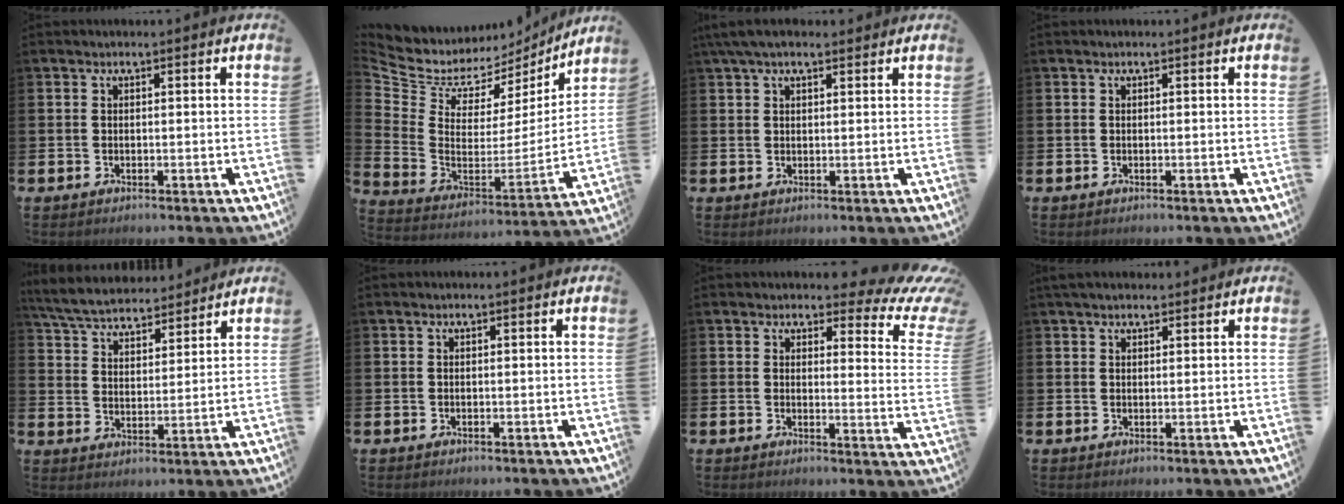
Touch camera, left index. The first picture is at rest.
{"total": 7.2, "force": [5.8, 4.1, 1.4], "torque": [-0.075, -0.043, 0.100]}
{"total": 3.8, "force": [2.8, 1.3, 2.2], "torque": [-0.047, 0.003, 0.051]}
{"total": 0.0}
{"total": 6.1, "force": [5.9, 1.3, 0.8], "torque": [-0.047, -0.032, 0.106]}
{"total": 0.0}
{"total": 4.4, "force": [3.3, 1.9, 2.1], "torque": [-0.026, -0.038, 0.046]}
{"total": 2.1, "force": [1.8, 0.8, 0.6], "torque": [-0.006, 0.002, 0.032]}